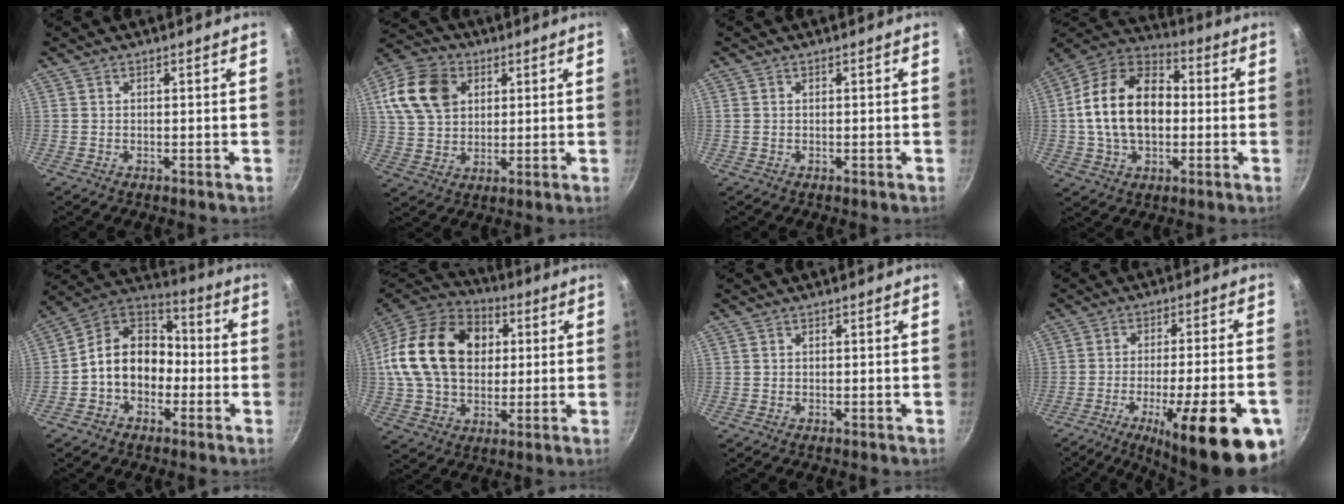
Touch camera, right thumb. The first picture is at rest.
{"total": 13.5, "force": [4.4, 10.1, 7.9], "torque": [-0.130, 0.003, 0.076]}
{"total": 0.0}
{"total": 18.7, "force": [0.1, 12.6, 13.9], "torque": [-0.218, 0.035, -0.012]}
{"total": 13.1, "force": [-2.5, 10.1, 7.9], "torque": [-0.087, 0.052, -0.065]}
{"total": 23.7, "force": [4.0, 17.2, 15.8], "torque": [-0.263, 0.022, 0.065]}
{"total": 0.0}
{"total": 22.7, "force": [-10.2, 5.6, 19.5], "torque": [-0.248, 0.022, -0.142]}